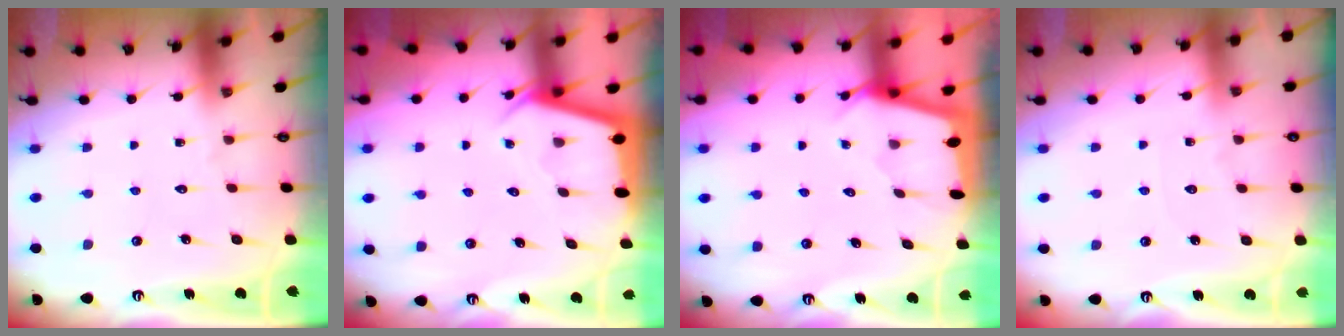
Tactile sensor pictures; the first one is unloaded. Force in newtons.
{"total": 2.9, "press": 2.9, "slide": 0.3}
{"total": 2.2, "press": 2.2, "slide": 0.3}
{"total": 2.2, "press": 2.2, "slide": 0.3}